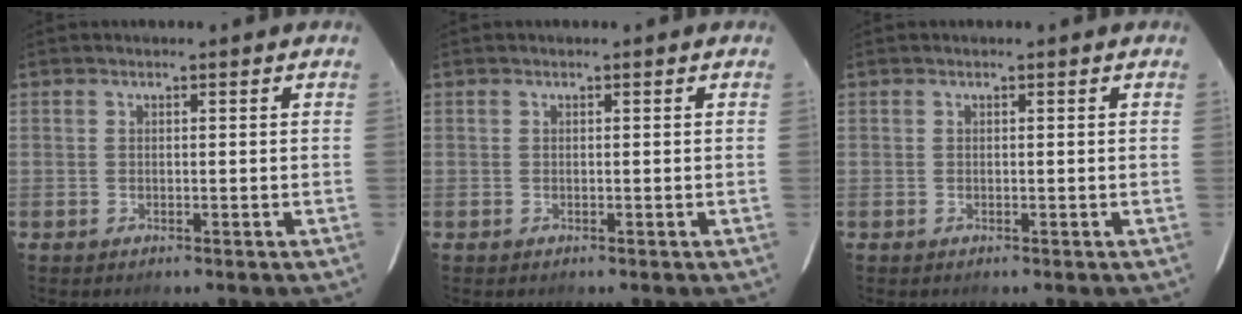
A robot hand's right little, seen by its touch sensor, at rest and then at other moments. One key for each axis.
{"total": 0.0}
{"total": 0.0}